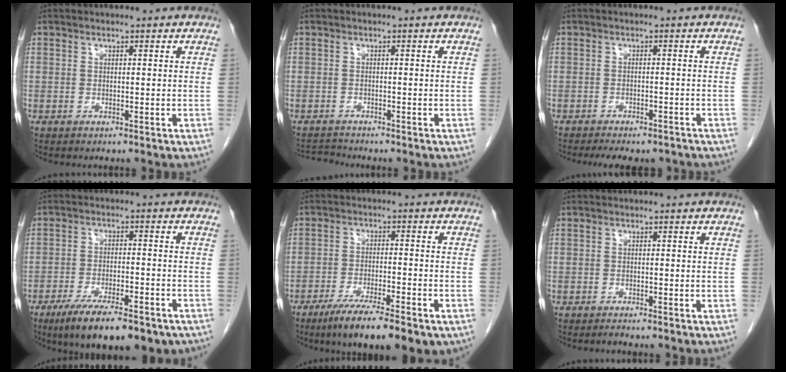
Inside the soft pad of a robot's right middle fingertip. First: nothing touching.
{"total": 1.8, "force": [-1.8, -0.2, -0.4], "torque": [0.006, -0.014, -0.028]}
{"total": 8.9, "force": [-7.5, 3.3, 3.5], "torque": [-0.051, 0.000, -0.089]}
{"total": 14.3, "force": [-10.2, 3.8, 9.3], "torque": [-0.124, -0.014, -0.152]}
{"total": 11.9, "force": [-8.0, 2.0, 8.6], "torque": [-0.129, -0.023, -0.124]}
{"total": 0.8, "force": [-0.7, -0.1, 0.3], "torque": [-0.008, -0.002, -0.009]}